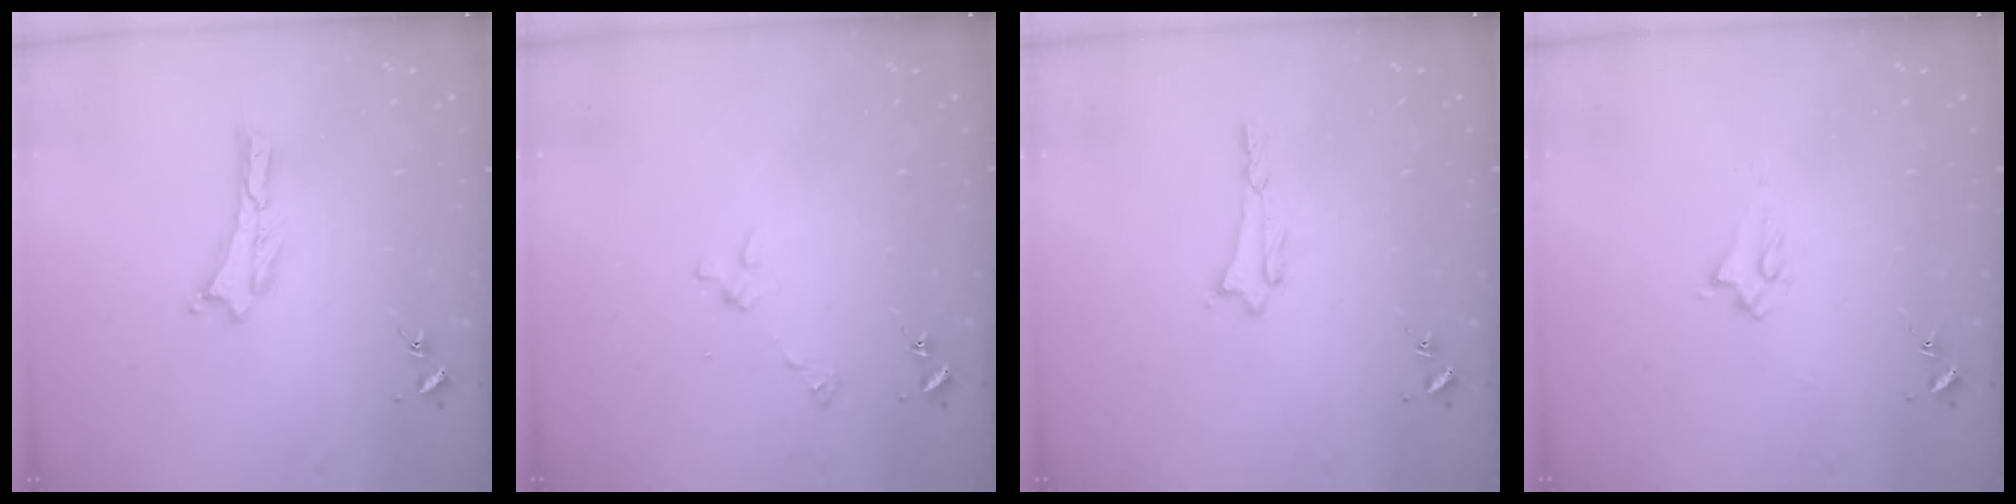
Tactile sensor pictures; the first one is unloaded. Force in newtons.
{"total": 2.9, "press": 2.9, "slide": 0.2}
{"total": 0.7, "press": 0.7, "slide": 0.1}
{"total": 1.9, "press": 1.9, "slide": 0.3}